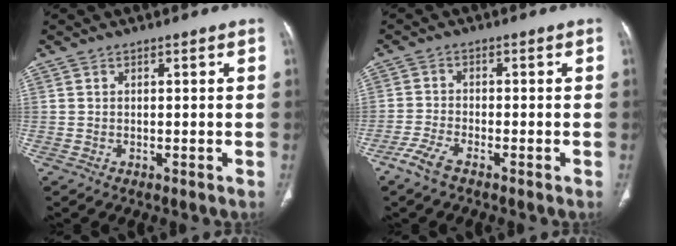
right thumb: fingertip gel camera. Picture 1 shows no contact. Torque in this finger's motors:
{"motor_torque": [2.85, 2.15, 0.15, -0.70, 0.02]}